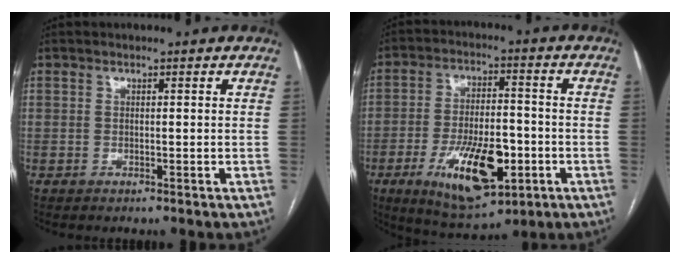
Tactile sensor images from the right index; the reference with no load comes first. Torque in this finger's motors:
{"motor_torque": [0.21, -0.16, 0.23, 0.13]}